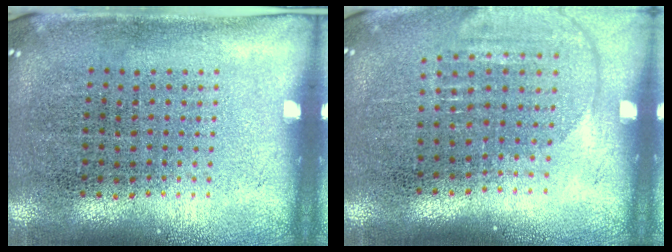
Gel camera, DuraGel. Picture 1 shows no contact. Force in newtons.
{"total": 1.5, "press": 1.3, "slide": 0.6}